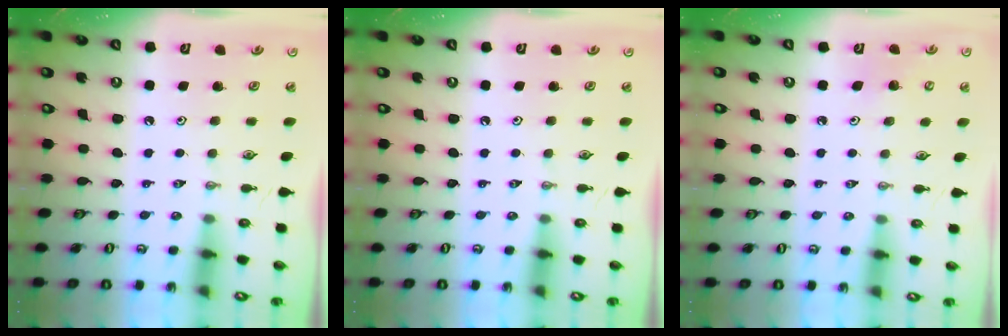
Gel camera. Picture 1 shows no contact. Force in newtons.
{"total": 0.0}
{"total": 4.9, "press": 4.9, "slide": 0.3}